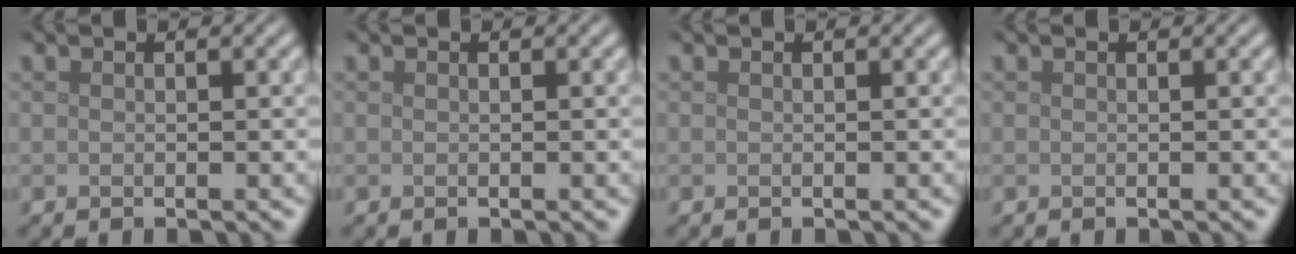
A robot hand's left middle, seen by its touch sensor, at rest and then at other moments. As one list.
[{"total": 0.0}, {"total": 0.0}, {"total": 0.0}]